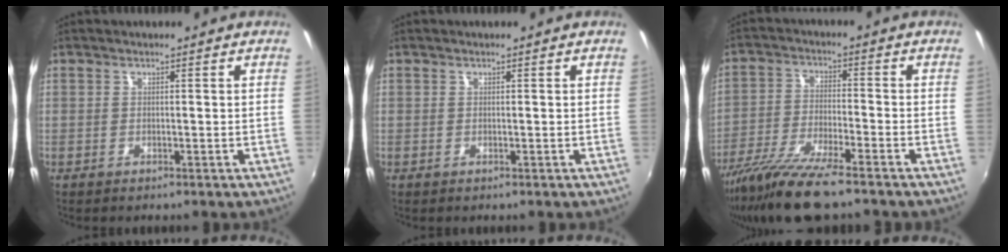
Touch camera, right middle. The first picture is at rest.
{"total": 0.0}
{"total": 12.4, "force": [-9.8, 1.3, 7.5], "torque": [-0.161, -0.035, -0.184]}